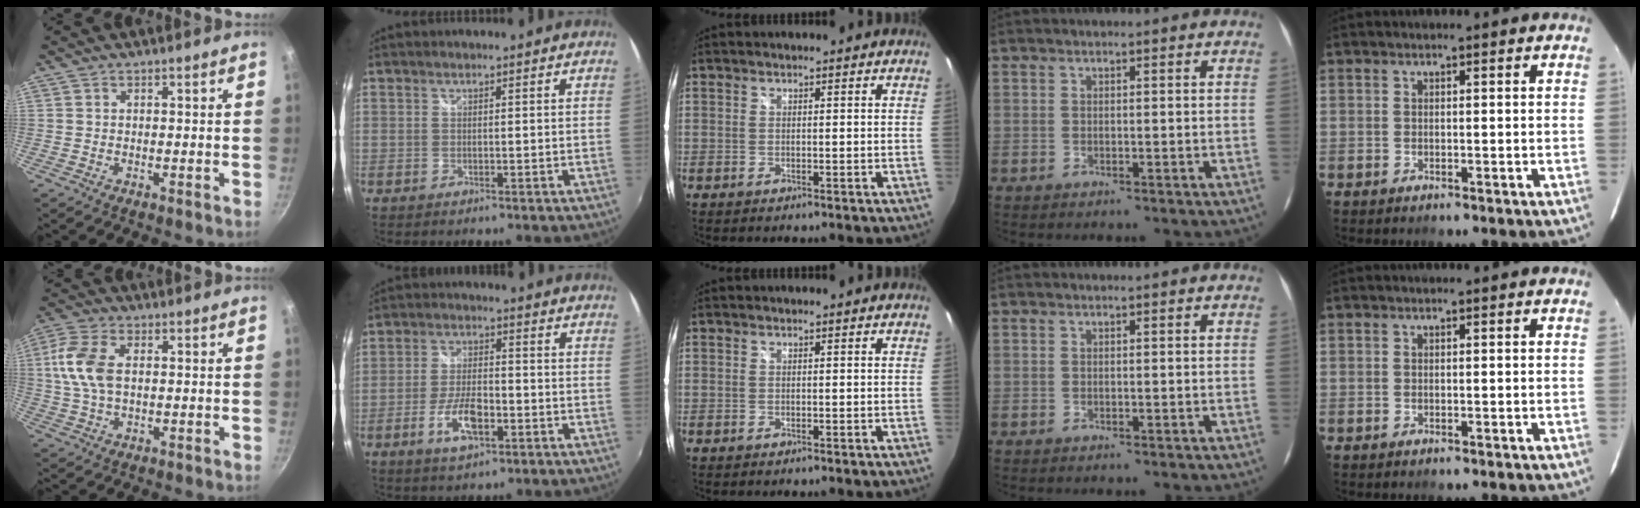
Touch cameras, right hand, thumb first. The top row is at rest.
{"thumb": {"total": 9.7, "force": [1.2, 5.6, 7.8], "torque": [-0.163, 0.014, 0.016]}, "index": {"total": 8.2, "force": [-3.4, 3.4, 6.6], "torque": [-0.138, -0.003, -0.060]}}